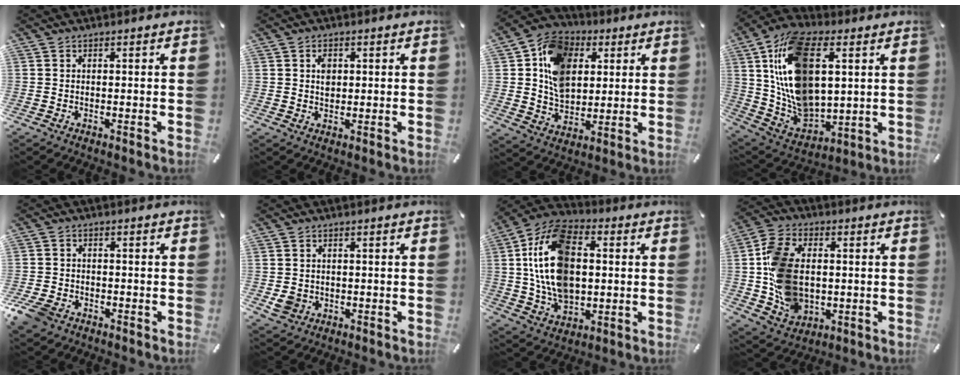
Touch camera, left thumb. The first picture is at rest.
{"total": 2.7, "force": [0.5, 2.1, 1.5], "torque": [-0.019, 0.001, 0.005]}
{"total": 13.8, "force": [3.4, 10.9, 7.8], "torque": [-0.162, 0.007, 0.062]}
{"total": 19.6, "force": [5.8, 12.4, 14.1], "torque": [-0.307, -0.022, 0.105]}
{"total": 4.9, "force": [-3.2, 3.1, 1.9], "torque": [-0.054, 0.012, -0.066]}
{"total": 3.1, "force": [-0.5, 2.7, 1.3], "torque": [-0.030, -0.002, -0.014]}
{"total": 18.5, "force": [1.4, 12.6, 13.5], "torque": [-0.288, 0.008, 0.023]}
{"total": 14.4, "force": [0.2, 11.0, 9.4], "torque": [-0.195, 0.015, 0.010]}